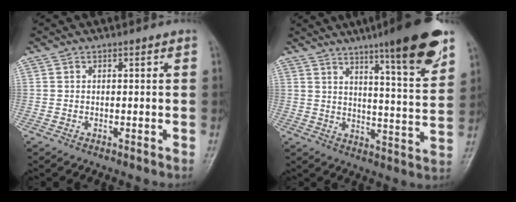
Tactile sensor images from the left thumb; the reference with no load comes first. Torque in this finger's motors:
{"motor_torque": [2.46, 1.36, 1.72, -1.05, 0.33]}